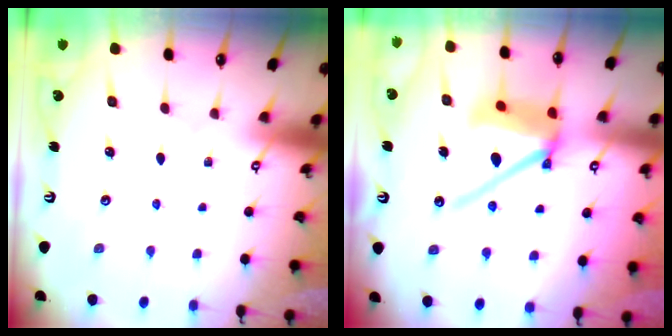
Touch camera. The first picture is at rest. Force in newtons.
{"total": 12.7, "press": 12.6, "slide": 1.7}